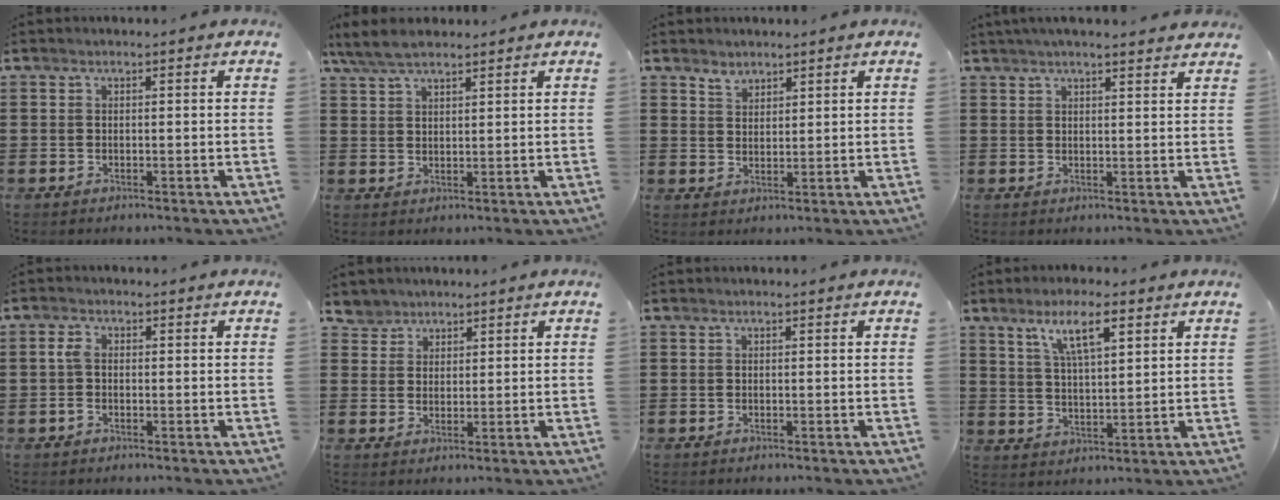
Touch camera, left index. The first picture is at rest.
{"total": 5.0, "force": [3.9, 1.5, 2.7], "torque": [-0.063, 0.000, 0.074]}
{"total": 2.1, "force": [1.8, 1.1, 0.3], "torque": [-0.010, 0.002, 0.035]}
{"total": 2.8, "force": [2.5, 0.1, 1.1], "torque": [-0.029, 0.001, 0.047]}
{"total": 2.2, "force": [-0.4, 1.2, 1.9], "torque": [-0.053, -0.002, -0.012]}
{"total": 3.5, "force": [2.7, 2.2, -0.4], "torque": [-0.010, 0.005, 0.052]}
{"total": 0.0}
{"total": 7.6, "force": [4.3, 2.0, 6.0], "torque": [-0.120, 0.005, 0.072]}